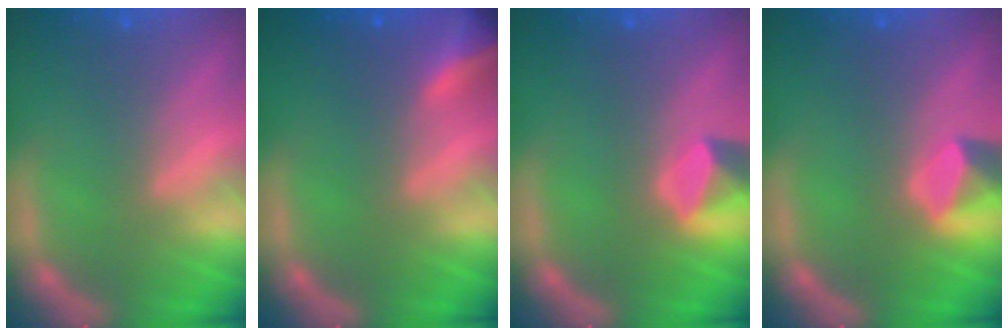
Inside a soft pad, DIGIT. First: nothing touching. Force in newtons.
{"total": 4.4}
{"total": 2.4}
{"total": 2.4}